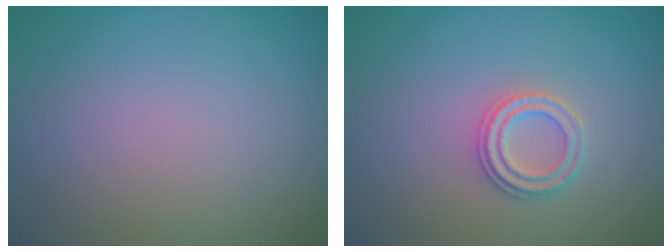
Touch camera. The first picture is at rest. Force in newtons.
{"total": 2.3, "press": 2.2, "slide": 0.5}